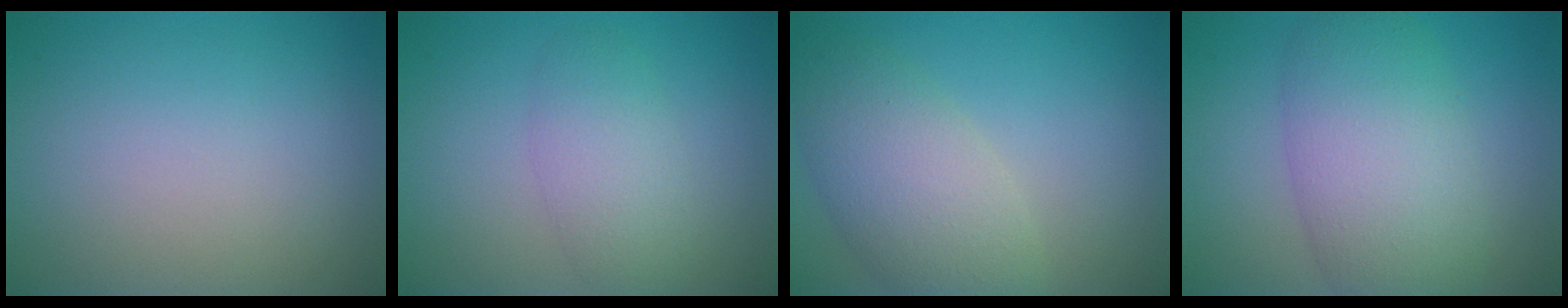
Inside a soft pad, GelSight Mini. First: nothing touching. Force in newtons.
{"total": 3.2, "press": 3.2, "slide": 0.1}
{"total": 5.6, "press": 5.6, "slide": 0.5}
{"total": 7.8, "press": 7.8, "slide": 0.2}